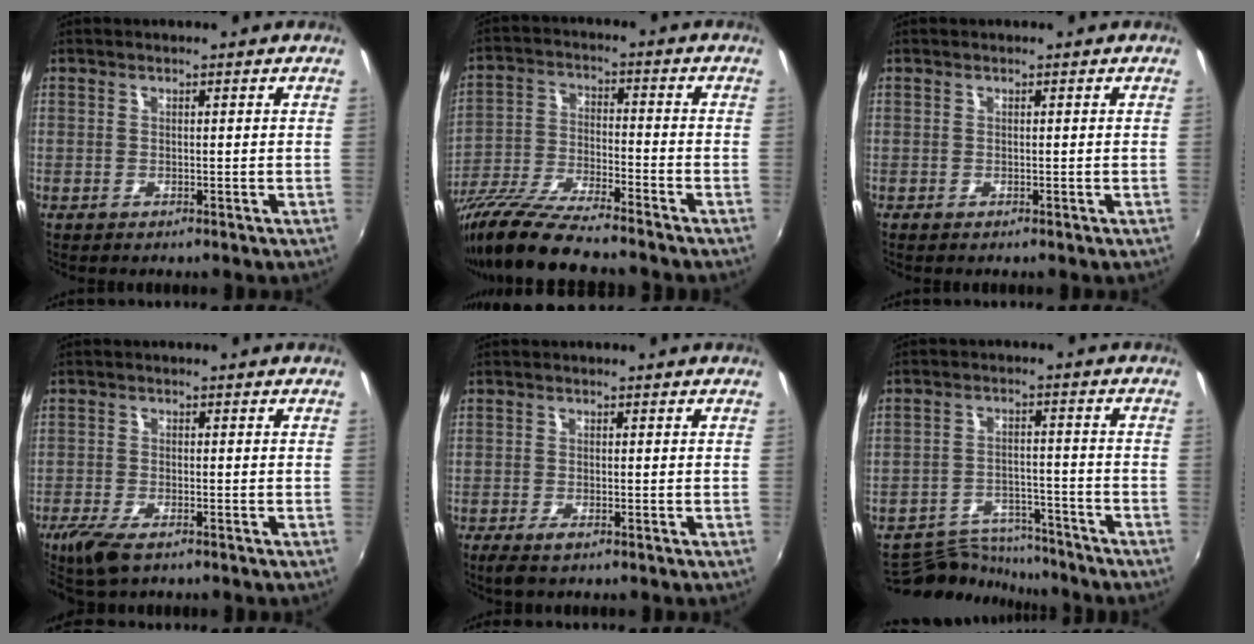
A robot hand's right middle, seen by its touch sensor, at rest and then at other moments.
{"total": 13.4, "force": [-11.3, 1.5, 7.0], "torque": [-0.145, -0.026, -0.210]}
{"total": 0.0}
{"total": 6.1, "force": [-4.3, 2.1, 3.8], "torque": [-0.098, -0.023, -0.082]}
{"total": 2.4, "force": [-1.6, 0.7, 1.7], "torque": [-0.034, -0.011, -0.027]}
{"total": 11.8, "force": [-11.1, 3.2, 2.5], "torque": [-0.069, 0.010, -0.170]}